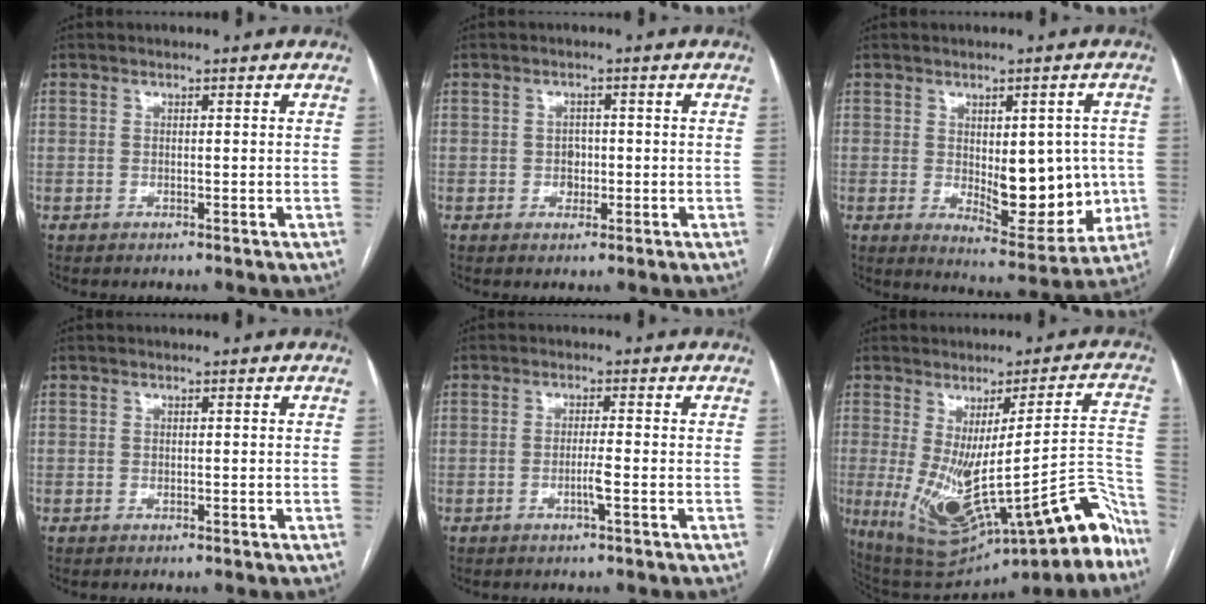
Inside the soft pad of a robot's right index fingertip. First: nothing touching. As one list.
[{"total": 2.0, "force": [-0.3, 1.7, 1.1], "torque": [-0.014, 0.004, -0.002]}, {"total": 11.9, "force": [-0.6, 5.2, 10.7], "torque": [-0.138, -0.004, 0.010]}, {"total": 0.0}, {"total": 2.4, "force": [-0.9, -0.3, 2.2], "torque": [-0.045, -0.003, -0.017]}, {"total": 23.3, "force": [-12.5, 6.0, 18.7], "torque": [-0.202, 0.013, -0.163]}]